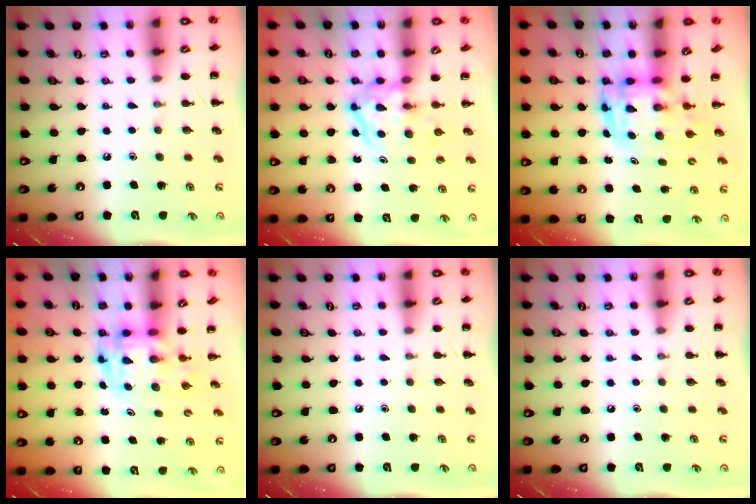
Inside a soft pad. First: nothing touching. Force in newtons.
{"total": 3.9, "press": 3.9, "slide": 0.4}
{"total": 3.9, "press": 3.8, "slide": 0.8}
{"total": 3.0, "press": 3.0, "slide": 0.6}
{"total": 0.0}
{"total": 0.0}